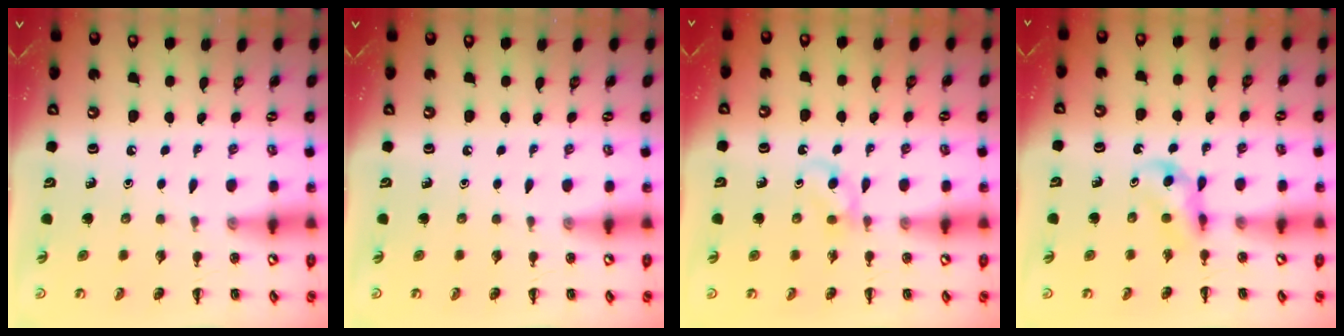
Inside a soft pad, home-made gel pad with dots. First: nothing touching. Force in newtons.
{"total": 0.0}
{"total": 2.7, "press": 2.4, "slide": 1.2}
{"total": 3.5, "press": 3.2, "slide": 1.4}